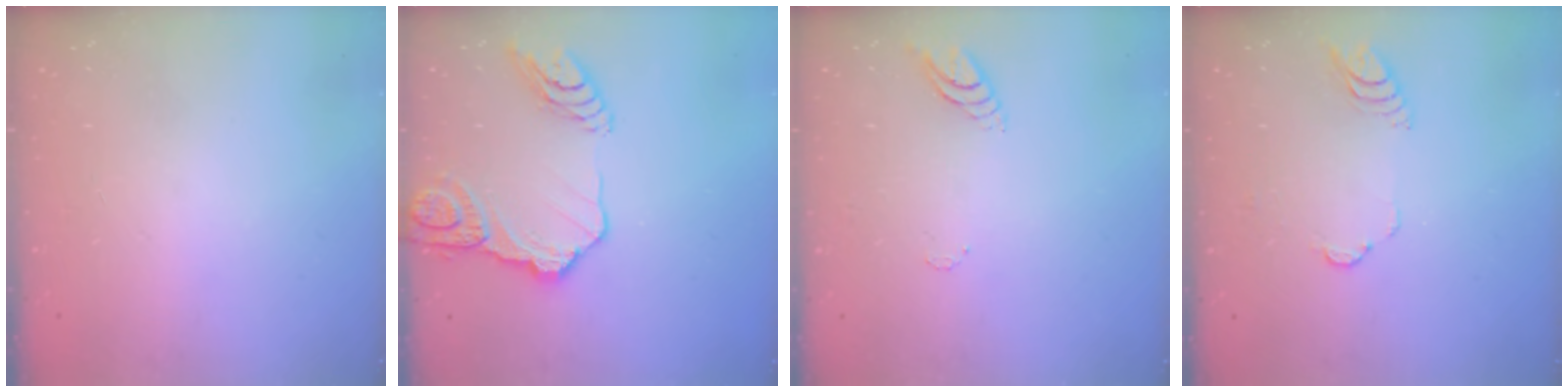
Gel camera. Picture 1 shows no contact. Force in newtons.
{"total": 15.4, "press": 15.3, "slide": 2.0}
{"total": 4.9, "press": 4.9, "slide": 0.4}
{"total": 4.2, "press": 4.2, "slide": 0.4}